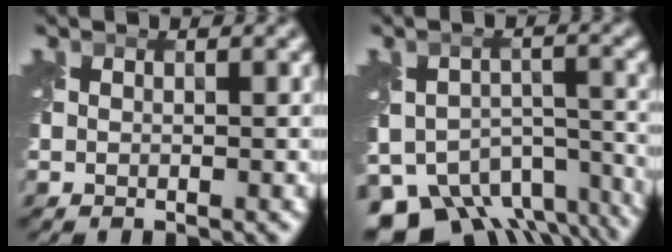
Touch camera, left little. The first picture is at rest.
{"total": 12.2, "force": [-9.1, 6.5, 4.9], "torque": [-0.085, -0.030, -0.118]}